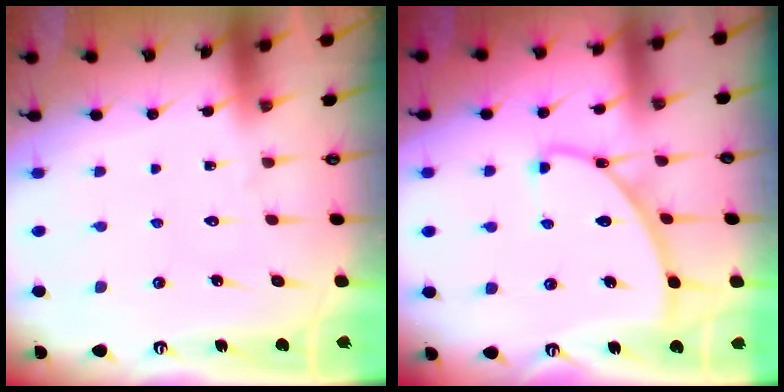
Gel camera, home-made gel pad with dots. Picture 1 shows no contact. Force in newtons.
{"total": 8.0, "press": 8.0, "slide": 0.5}